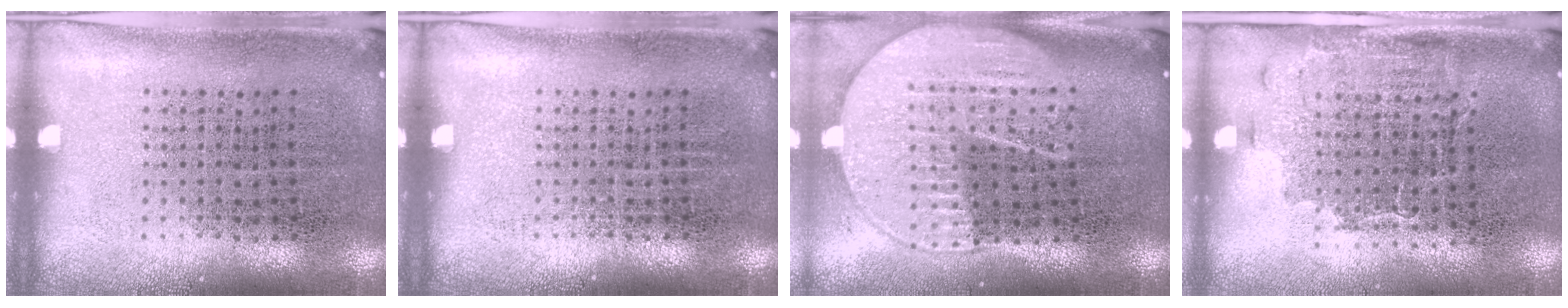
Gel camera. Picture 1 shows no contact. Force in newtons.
{"total": 0.0}
{"total": 2.1, "press": 1.9, "slide": 0.9}
{"total": 1.6, "press": 1.3, "slide": 0.9}